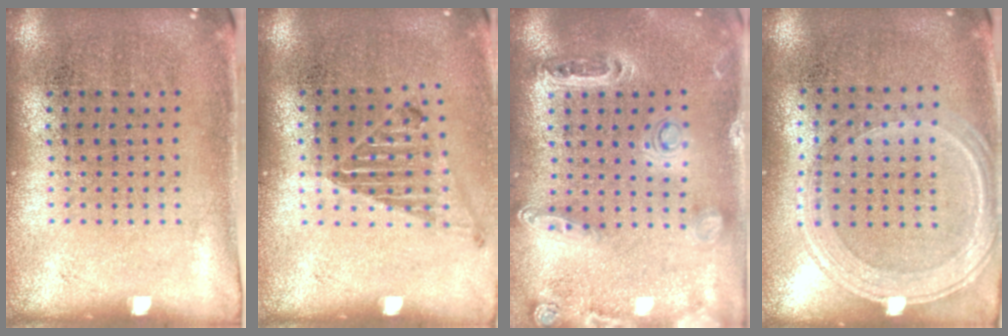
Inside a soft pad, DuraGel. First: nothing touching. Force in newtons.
{"total": 1.0, "press": 1.0, "slide": 0.2}
{"total": 1.3, "press": 1.3, "slide": 0.4}
{"total": 1.3, "press": 1.2, "slide": 0.4}